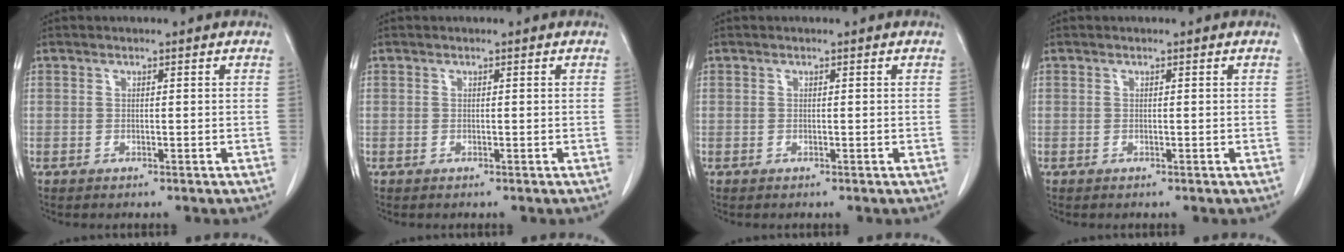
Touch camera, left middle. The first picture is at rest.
{"total": 0.0}
{"total": 0.0}
{"total": 0.0}